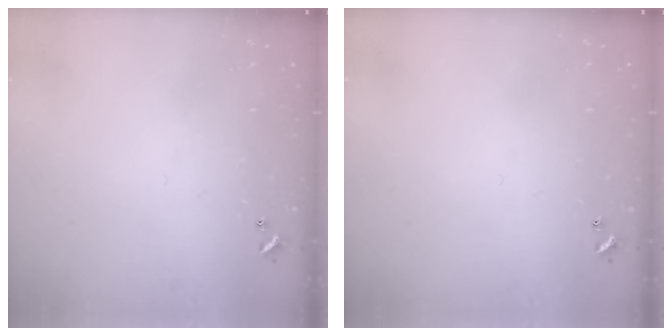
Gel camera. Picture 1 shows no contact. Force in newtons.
{"total": 0.0}